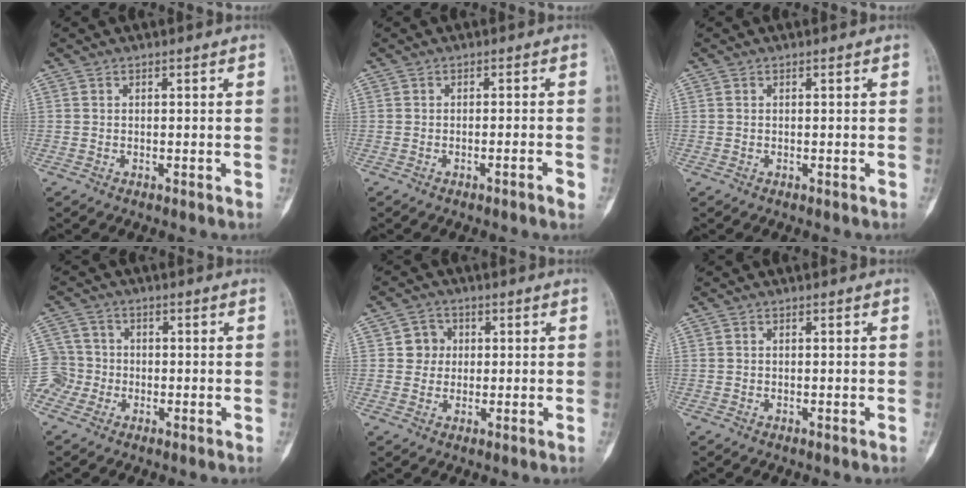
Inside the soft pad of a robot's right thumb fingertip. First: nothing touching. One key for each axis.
{"total": 2.0, "fx": -1.1, "fy": 0.2, "fz": 1.7, "tx": -0.028, "ty": 0.004, "tz": -0.015}
{"total": 0.0}
{"total": 7.1, "fx": -2.1, "fy": 6.7, "fz": 1.2, "tx": -0.014, "ty": 0.022, "tz": -0.042}
{"total": 4.1, "fx": 0.6, "fy": 4.0, "fz": 1.0, "tx": 0.011, "ty": 0.006, "tz": 0.004}
{"total": 0.0}